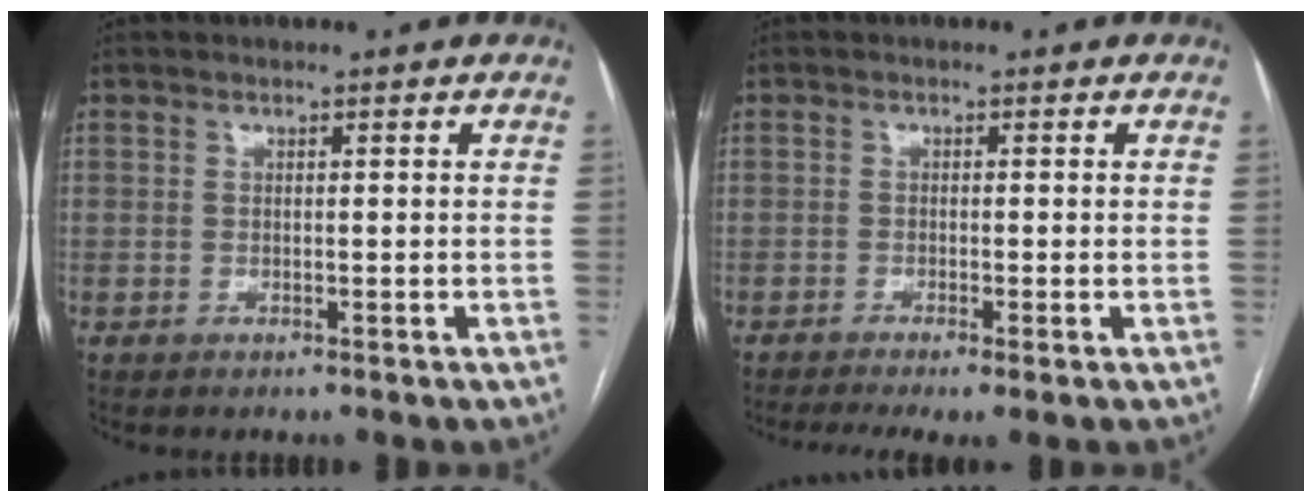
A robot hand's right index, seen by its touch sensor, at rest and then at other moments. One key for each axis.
{"total": 4.8, "fx": -3.2, "fy": 0.5, "fz": 3.6, "tx": -0.059, "ty": -0.012, "tz": -0.054}